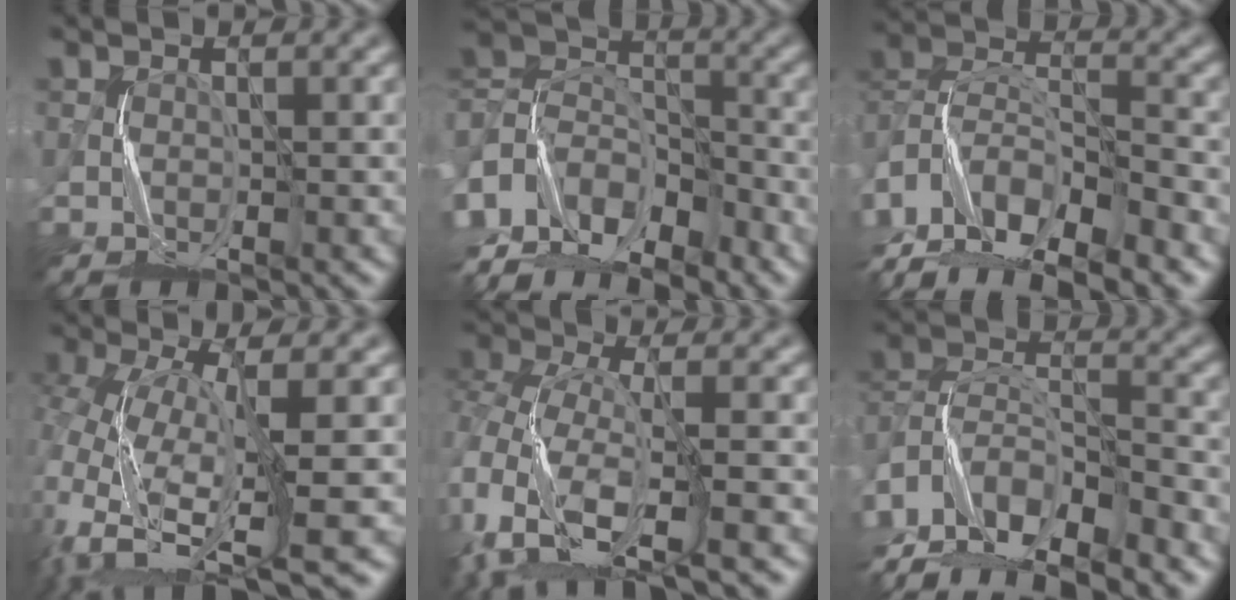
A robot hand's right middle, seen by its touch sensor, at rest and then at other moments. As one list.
[{"total": 9.9, "force": [-7.1, 5.8, 3.7], "torque": [-0.083, 0.014, -0.149]}, {"total": 13.8, "force": [-11.2, 5.7, 5.9], "torque": [-0.110, 0.014, -0.176]}, {"total": 9.3, "force": [-3.3, 3.4, 7.9], "torque": [-0.172, -0.017, -0.057]}, {"total": 8.6, "force": [-4.4, 3.6, 6.5], "torque": [-0.152, -0.016, -0.083]}, {"total": 13.2, "force": [-11.5, 4.6, 4.6], "torque": [-0.087, 0.005, -0.187]}]